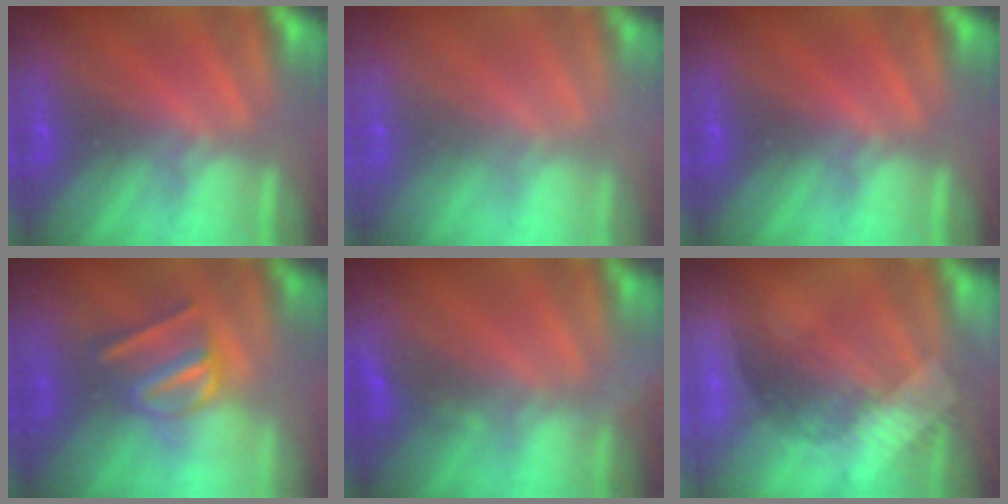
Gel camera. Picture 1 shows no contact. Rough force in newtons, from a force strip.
{"total": 7.0}
{"total": 0.0}
{"total": 2.9}
{"total": 2.9}
{"total": 2.9}